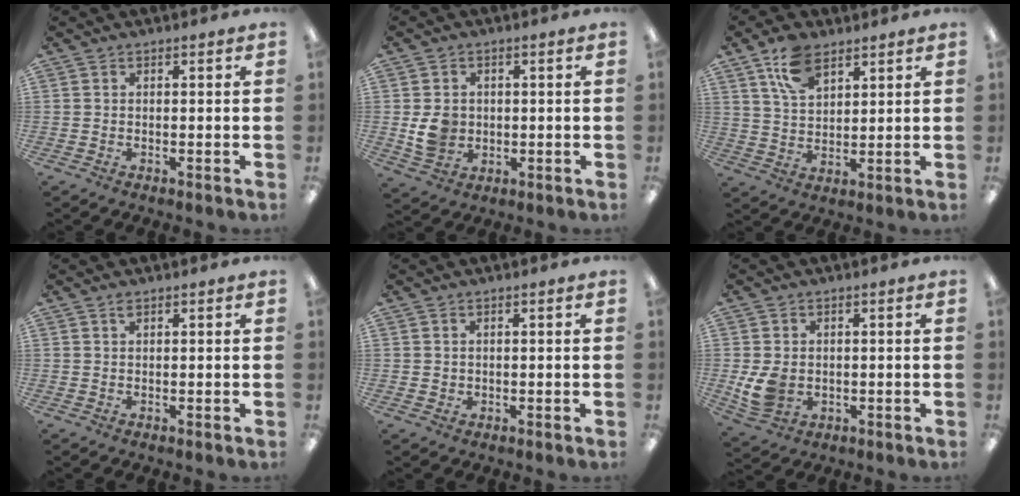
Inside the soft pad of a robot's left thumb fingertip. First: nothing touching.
{"total": 6.0, "force": [0.1, 5.2, 3.0], "torque": [-0.043, 0.001, 0.002]}
{"total": 9.7, "force": [6.0, 5.3, 5.4], "torque": [-0.107, -0.012, 0.112]}
{"total": 1.0, "force": [0.7, 0.3, 0.7], "torque": [-0.017, 0.002, 0.011]}
{"total": 1.3, "force": [0.5, 1.1, 0.3], "torque": [-0.009, 0.004, 0.009]}
{"total": 6.4, "force": [-0.3, 5.0, 4.0], "torque": [-0.088, 0.000, -0.003]}